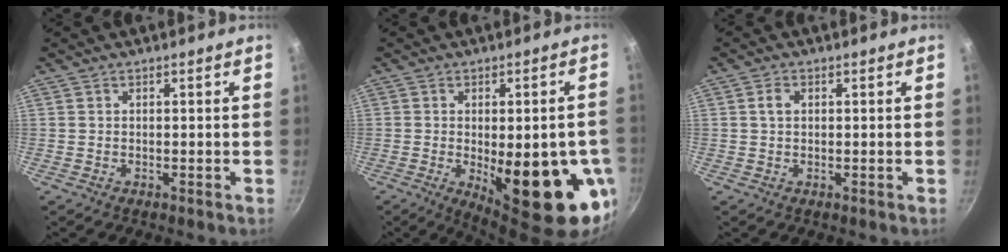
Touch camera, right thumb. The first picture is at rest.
{"total": 18.2, "force": [-4.2, 6.3, 16.6], "torque": [-0.203, -0.004, -0.041]}
{"total": 2.1, "force": [0.5, 1.5, 1.4], "torque": [-0.018, 0.005, 0.008]}